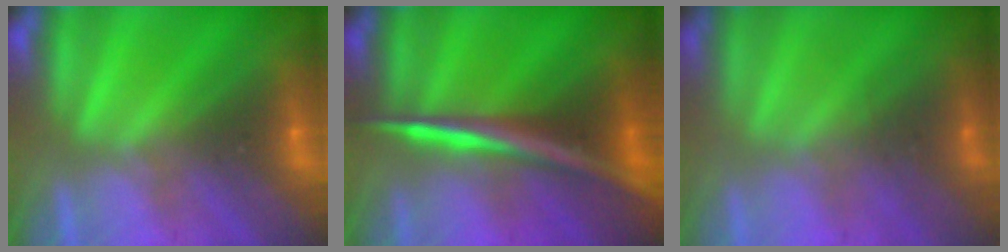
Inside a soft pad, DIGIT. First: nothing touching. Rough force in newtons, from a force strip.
{"total": 2.8}
{"total": 1.6}